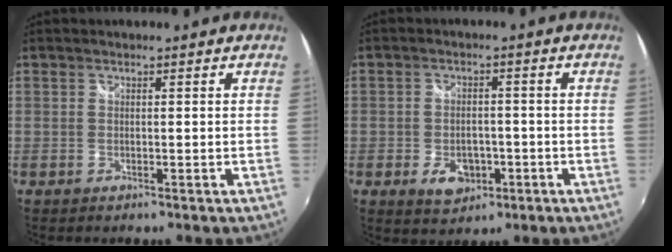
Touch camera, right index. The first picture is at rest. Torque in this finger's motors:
{"motor_torque": [0.50, 0.08, 0.27, 0.05]}